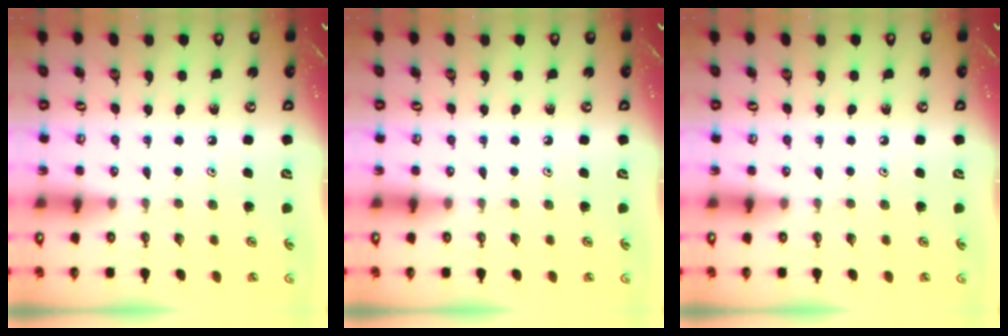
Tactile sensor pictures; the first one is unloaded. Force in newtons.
{"total": 0.0}
{"total": 0.0}